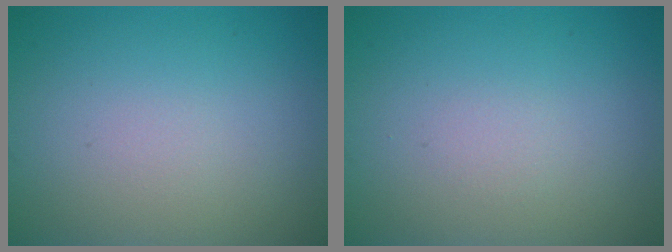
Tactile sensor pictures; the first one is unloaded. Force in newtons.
{"total": 0.5, "press": 0.5, "slide": 0.0}